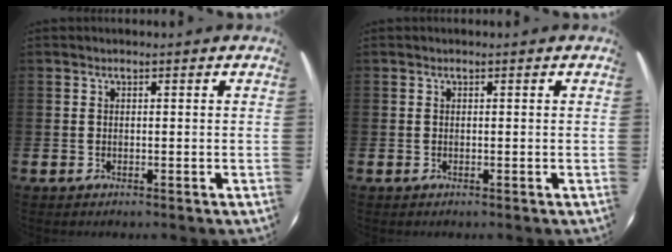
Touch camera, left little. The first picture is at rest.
{"total": 0.0}